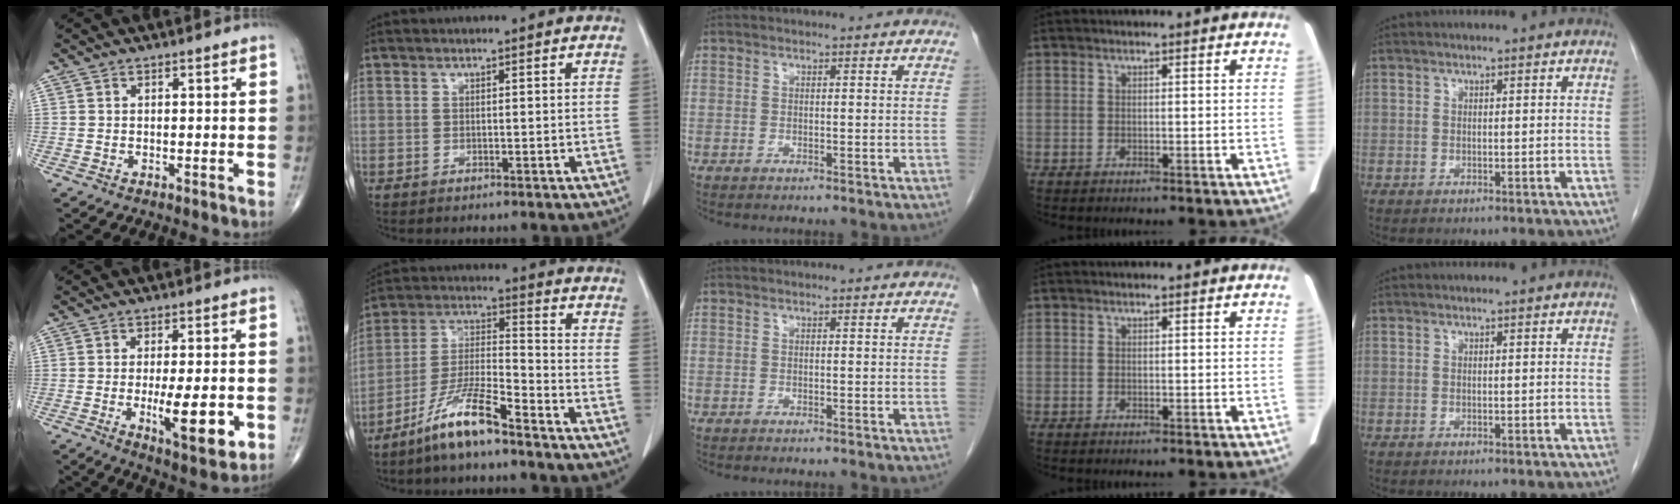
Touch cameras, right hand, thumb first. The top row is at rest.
{"thumb": {"total": 11.1, "force": [-2.4, 3.4, 10.3], "torque": [-0.152, -0.019, -0.031]}, "index": {"total": 10.7, "force": [-7.8, 1.1, 7.3], "torque": [-0.153, -0.014, -0.154]}}